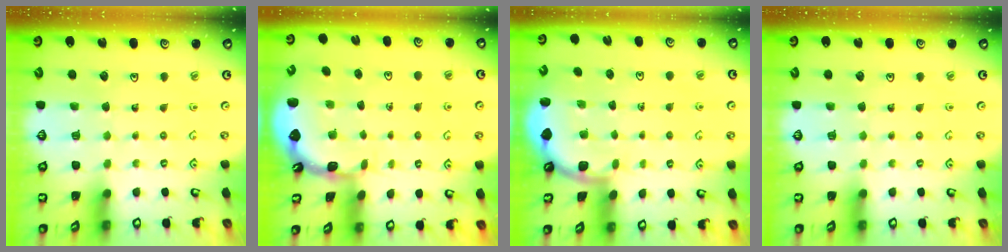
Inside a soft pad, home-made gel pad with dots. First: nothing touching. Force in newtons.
{"total": 1.5, "press": 1.5, "slide": 0.2}
{"total": 1.8, "press": 1.8, "slide": 0.1}
{"total": 0.0}